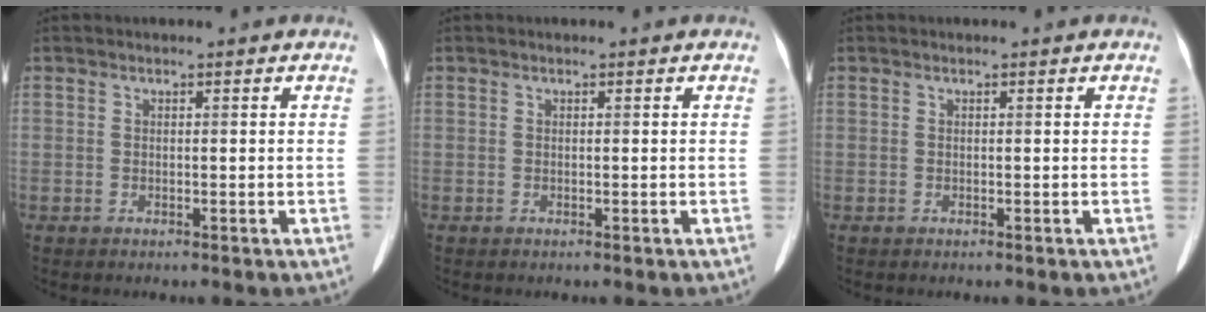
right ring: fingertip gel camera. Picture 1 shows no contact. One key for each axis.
{"total": 0.0}
{"total": 0.0}